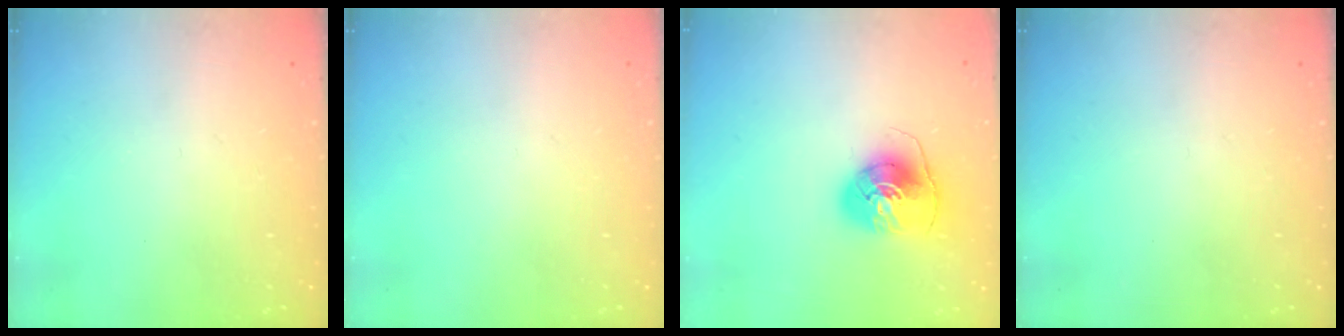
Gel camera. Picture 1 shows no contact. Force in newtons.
{"total": 0.0}
{"total": 8.5, "press": 8.4, "slide": 1.3}
{"total": 0.0}